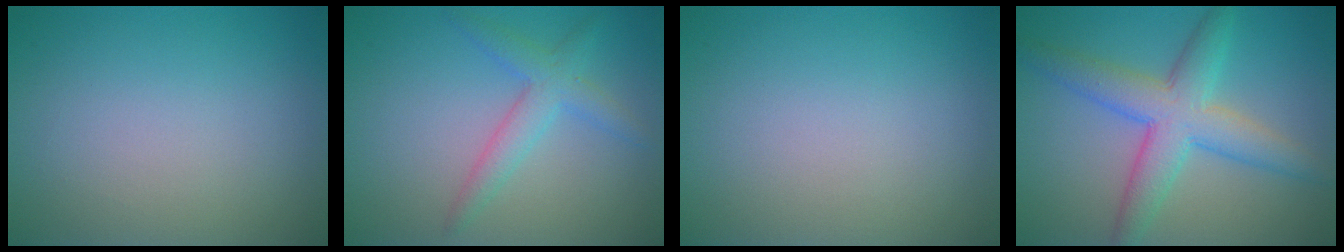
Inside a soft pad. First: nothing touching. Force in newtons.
{"total": 2.1, "press": 2.1, "slide": 0.1}
{"total": 0.0}
{"total": 5.8, "press": 5.8, "slide": 0.0}